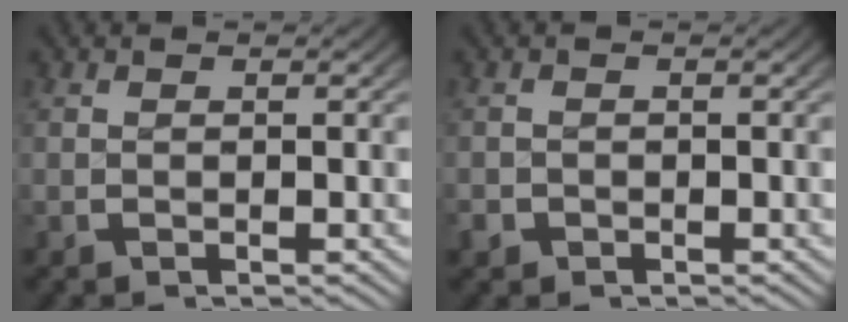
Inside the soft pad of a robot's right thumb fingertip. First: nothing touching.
{"total": 1.4, "force": [-0.9, 1.0, -0.3], "torque": [-0.003, -0.011, -0.015]}